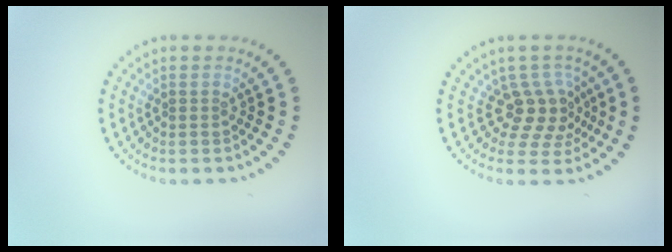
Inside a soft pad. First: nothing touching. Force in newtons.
{"total": 3.4, "press": 2.8, "slide": 1.9}